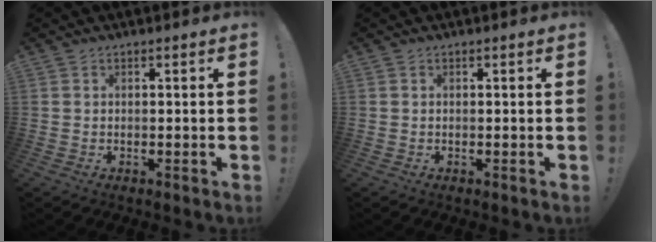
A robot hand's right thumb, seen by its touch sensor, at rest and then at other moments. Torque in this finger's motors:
{"motor_torque": [1.76, 1.93, 0.31, -0.37, 0.00]}